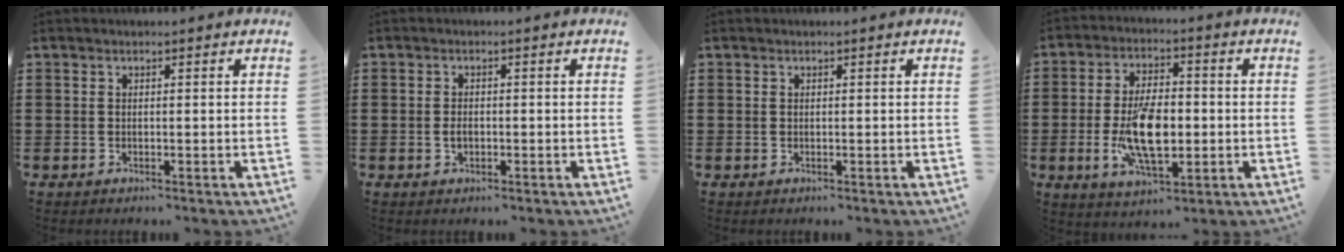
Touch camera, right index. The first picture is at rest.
{"total": 1.5, "force": [-0.2, 1.0, 1.1], "torque": [-0.023, 0.005, -0.006]}
{"total": 0.0}
{"total": 11.3, "force": [-1.7, 5.1, 9.9], "torque": [-0.204, -0.012, -0.033]}